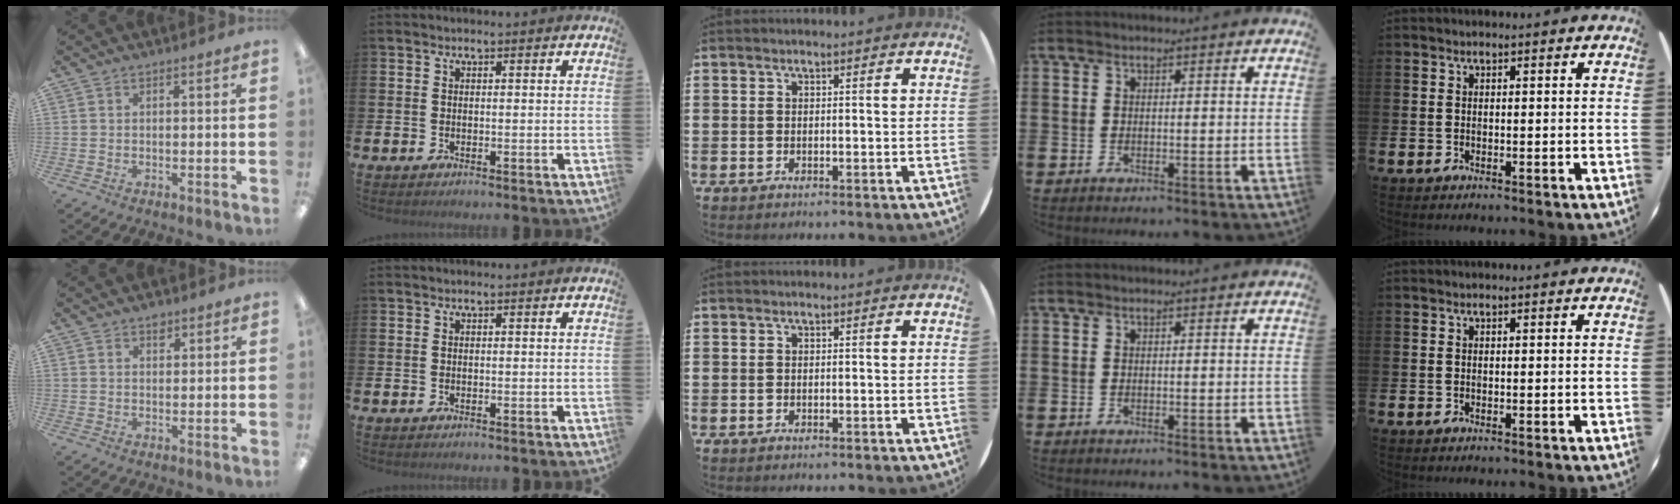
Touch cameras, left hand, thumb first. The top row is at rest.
{"thumb": {"total": 2.5, "force": [1.7, 1.5, 1.1], "torque": [-0.006, -0.004, 0.027]}}